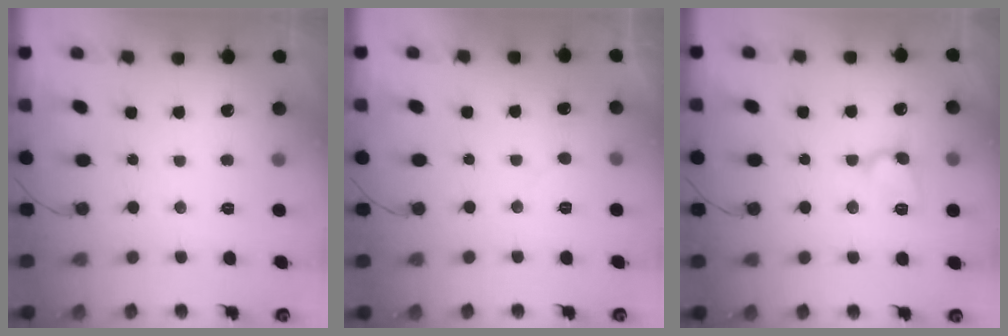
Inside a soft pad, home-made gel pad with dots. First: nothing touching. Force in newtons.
{"total": 4.7, "press": 4.7, "slide": 0.3}
{"total": 6.2, "press": 6.2, "slide": 0.9}